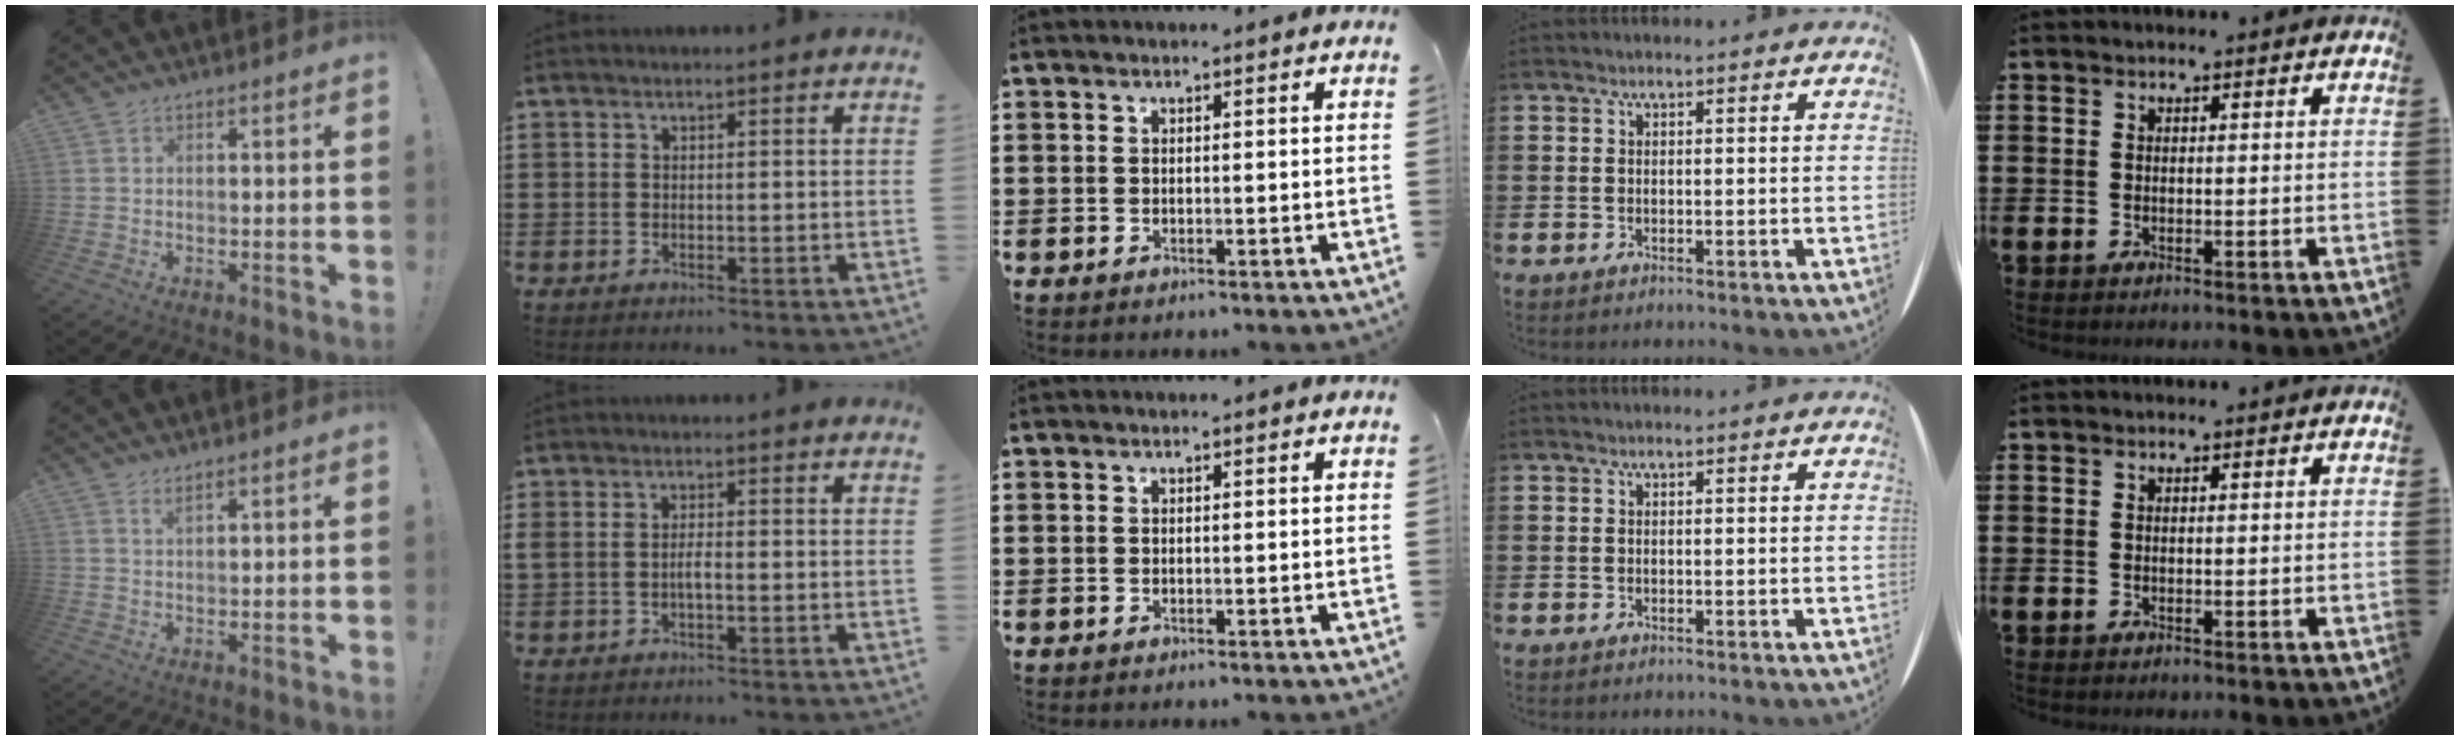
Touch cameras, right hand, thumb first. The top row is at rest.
{"thumb": {"total": 1.5, "force": [1.2, 0.2, 0.8], "torque": [-0.012, -0.005, 0.021]}, "index": {"total": 1.8, "force": [-0.6, 0.5, 1.6], "torque": [-0.039, -0.001, -0.014]}}